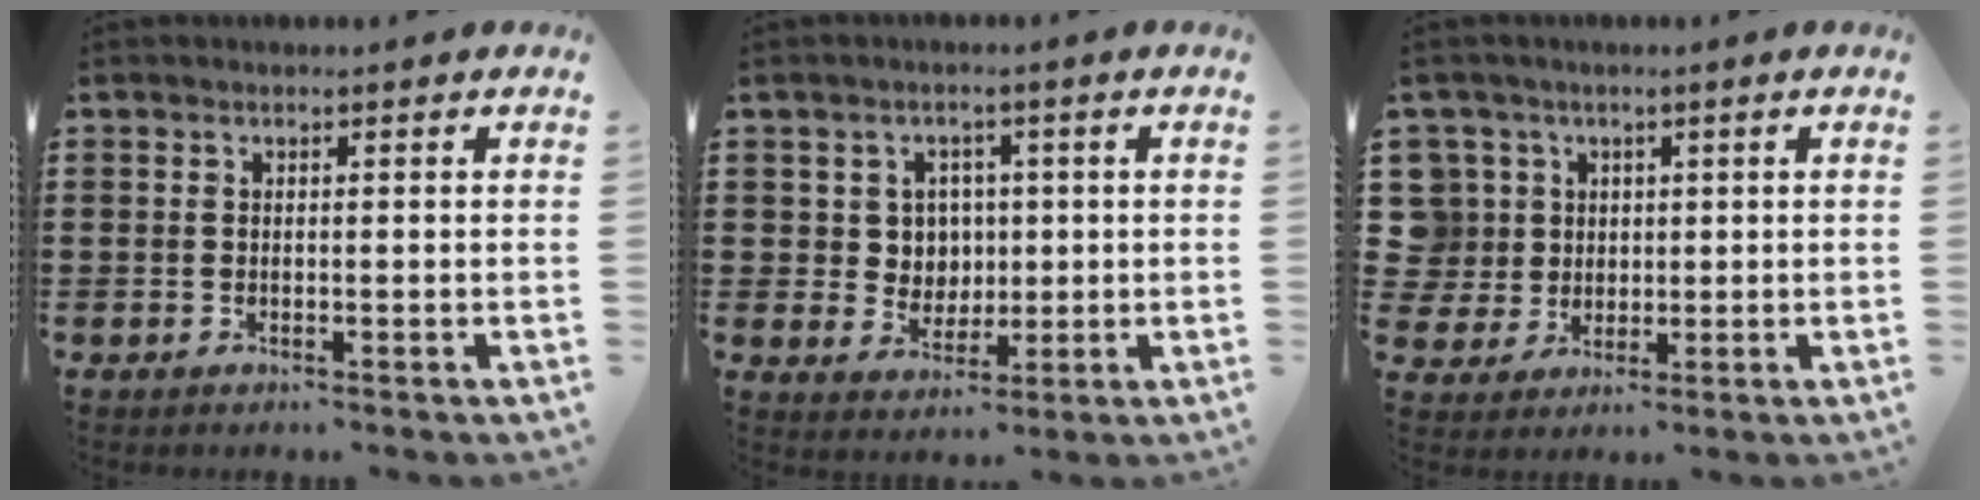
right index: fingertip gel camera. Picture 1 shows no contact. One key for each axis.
{"total": 4.4, "fx": 1.1, "fy": 4.1, "fz": 0.9, "tx": -0.039, "ty": 0.014, "tz": 0.019}
{"total": 6.4, "fx": 1.5, "fy": 6.2, "fz": 0.7, "tx": -0.062, "ty": 0.010, "tz": 0.027}